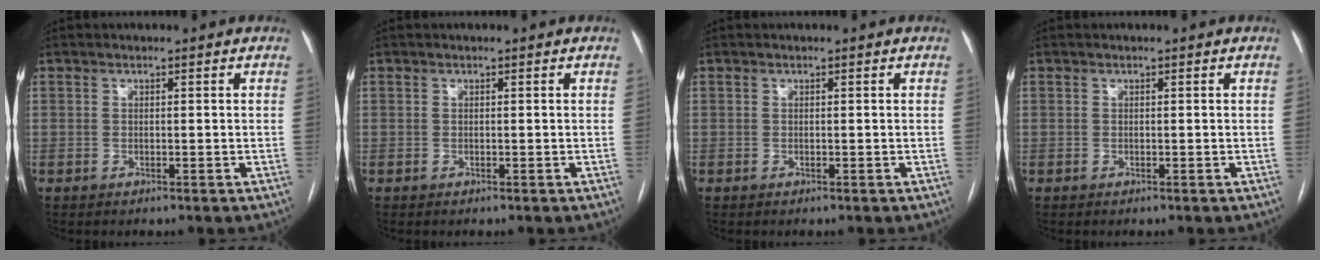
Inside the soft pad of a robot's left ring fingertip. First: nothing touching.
{"total": 0.0}
{"total": 0.0}
{"total": 0.0}